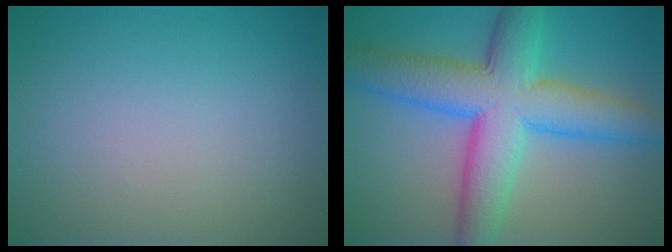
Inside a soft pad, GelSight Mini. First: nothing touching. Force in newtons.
{"total": 9.8, "press": 9.8, "slide": 0.3}